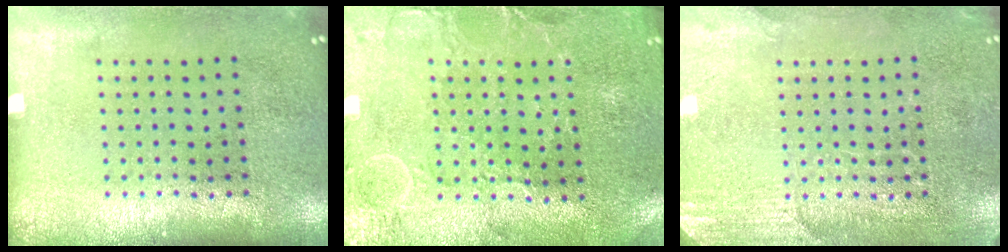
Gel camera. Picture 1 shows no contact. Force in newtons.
{"total": 0.6, "press": 0.3, "slide": 0.5}
{"total": 2.7, "press": 2.5, "slide": 0.9}